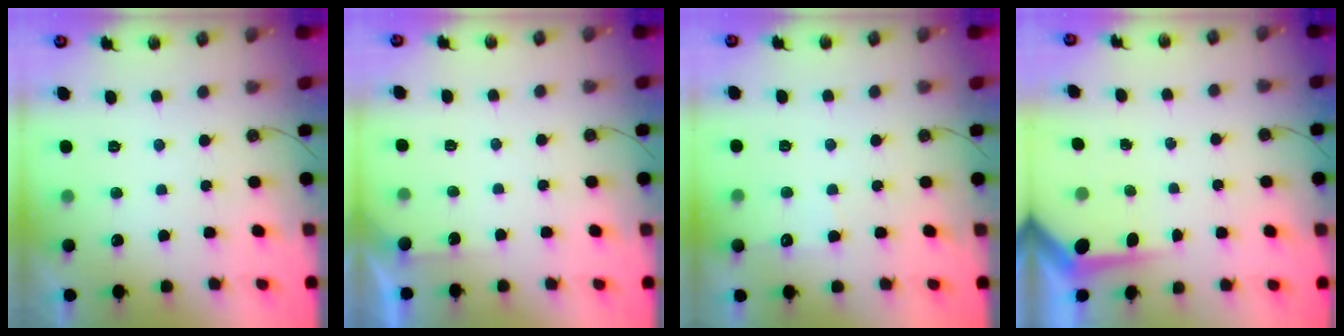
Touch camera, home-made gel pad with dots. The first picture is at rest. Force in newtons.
{"total": 1.7, "press": 1.7, "slide": 0.3}
{"total": 4.9, "press": 4.9, "slide": 0.6}
{"total": 3.9, "press": 3.9, "slide": 0.4}